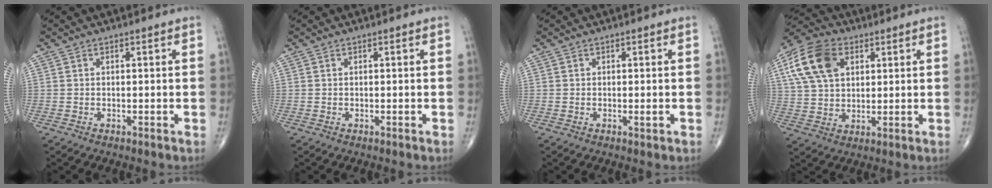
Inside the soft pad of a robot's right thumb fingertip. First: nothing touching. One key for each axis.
{"total": 0.0}
{"total": 0.6, "fx": -0.1, "fy": 0.1, "fz": 0.6, "tx": -0.010, "ty": -0.003, "tz": -0.001}
{"total": 13.6, "fx": 5.0, "fy": 8.8, "fz": 9.0, "tx": -0.166, "ty": 0.002, "tz": 0.091}